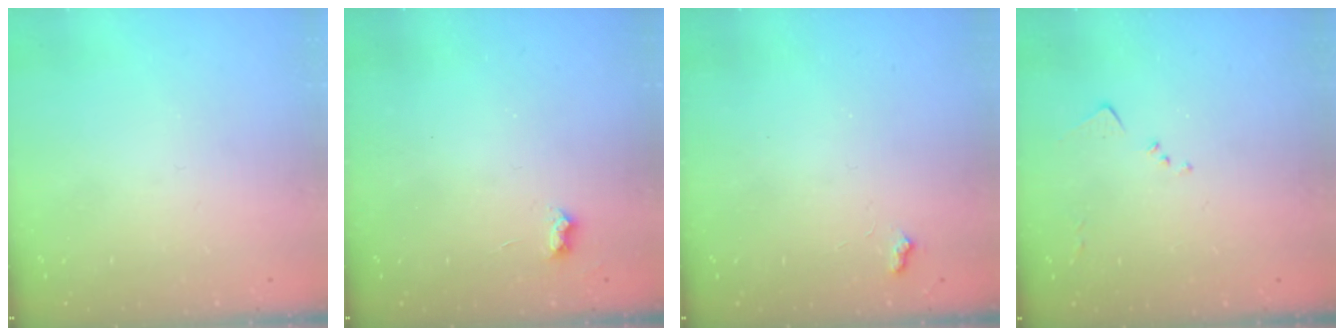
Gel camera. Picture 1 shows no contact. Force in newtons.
{"total": 3.9, "press": 3.9, "slide": 0.5}
{"total": 3.4, "press": 3.4, "slide": 0.5}
{"total": 5.4, "press": 5.3, "slide": 0.7}